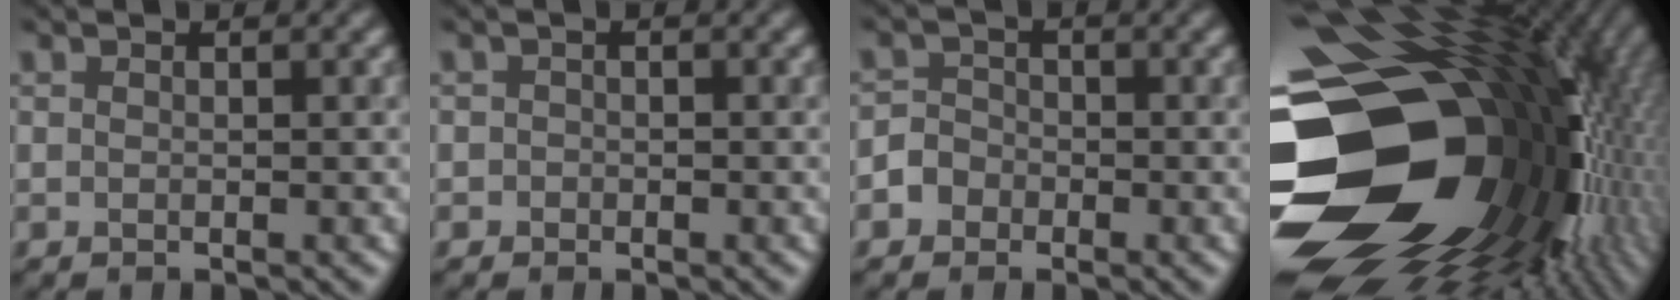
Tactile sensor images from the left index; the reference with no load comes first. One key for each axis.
{"total": 0.7, "fx": -0.3, "fy": 0.7, "fz": -0.1, "tx": 0.012, "ty": -0.004, "tz": -0.011}
{"total": 1.9, "fx": -1.2, "fy": 1.5, "fz": 0.1, "tx": 0.012, "ty": 0.005, "tz": -0.030}
{"total": 21.0, "fx": -1.6, "fy": 14.9, "fz": 14.7, "tx": -0.286, "ty": -0.043, "tz": -0.014}